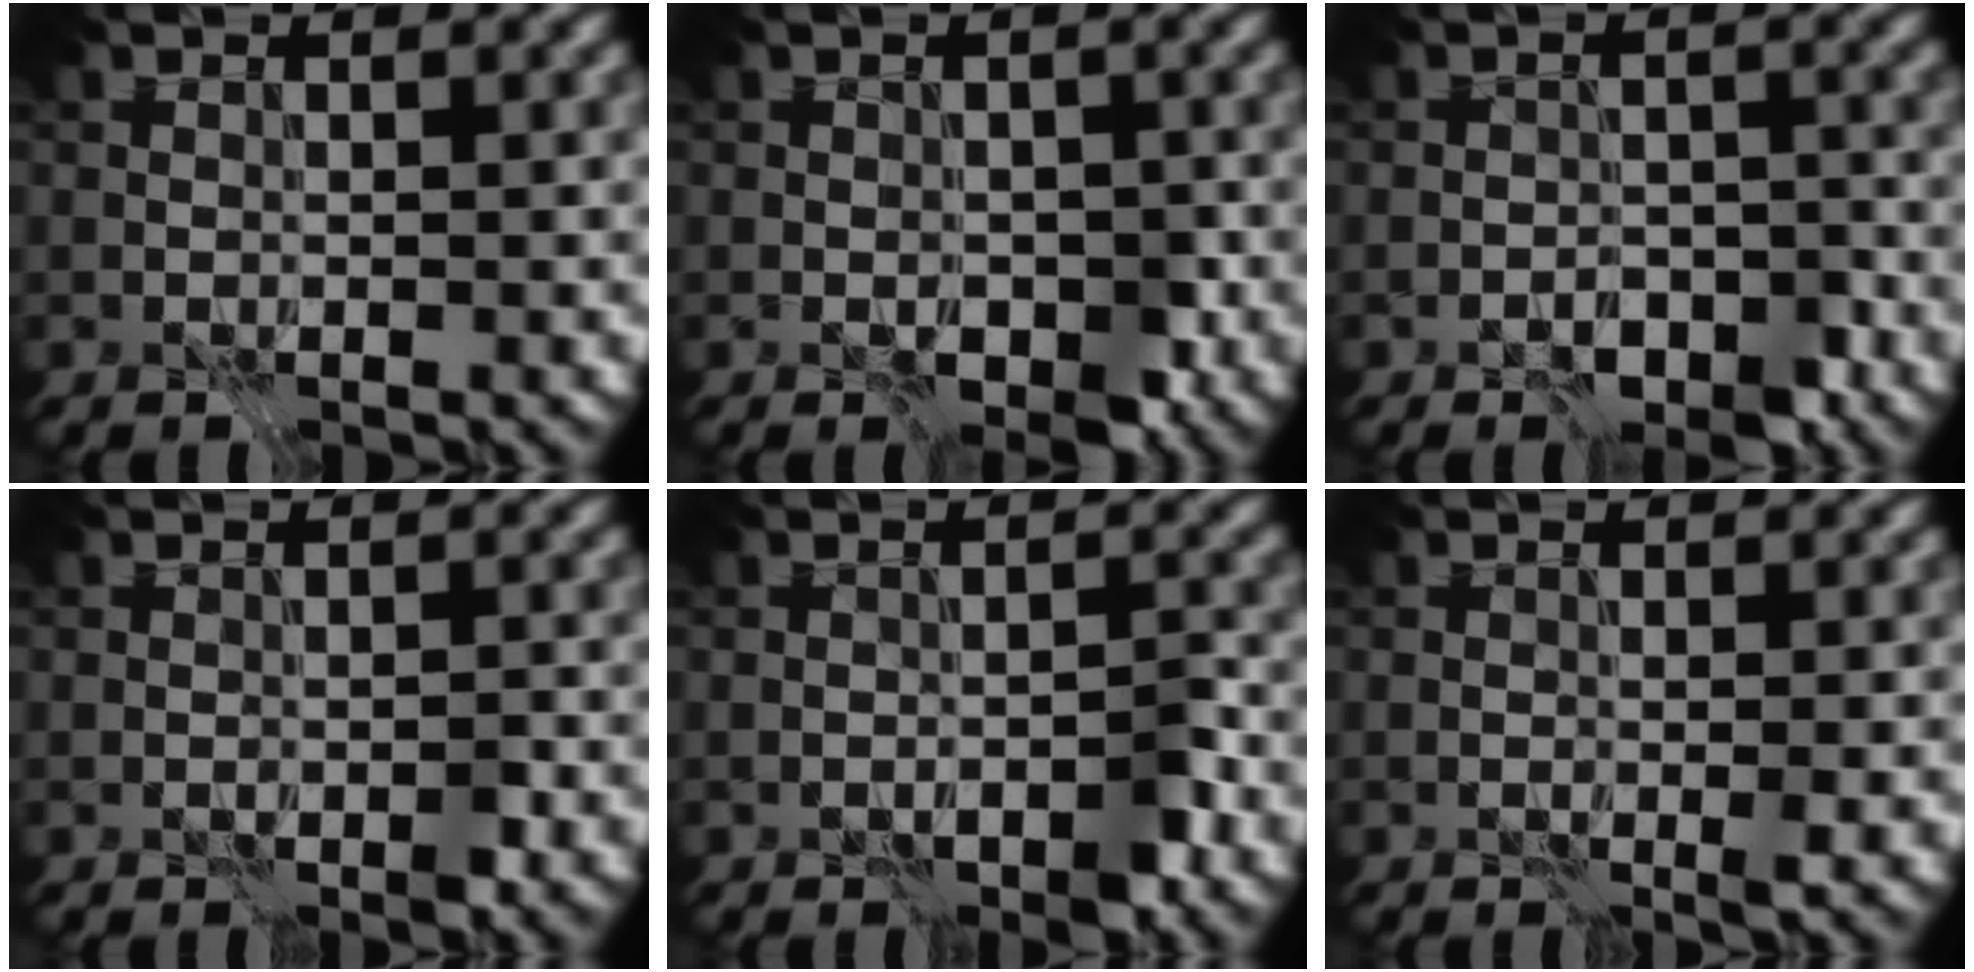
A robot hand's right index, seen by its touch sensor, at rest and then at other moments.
{"total": 3.2, "force": [-1.3, 1.8, 2.3], "torque": [-0.023, -0.003, -0.023]}
{"total": 3.5, "force": [-2.6, 1.8, 1.6], "torque": [-0.014, 0.004, -0.045]}
{"total": 1.4, "force": [-0.8, 0.5, 1.0], "torque": [-0.015, -0.005, -0.013]}
{"total": 3.1, "force": [-1.7, 1.3, 2.2], "torque": [-0.022, 0.002, -0.027]}
{"total": 1.0, "force": [-0.4, 0.0, 0.9], "torque": [-0.016, -0.002, -0.006]}